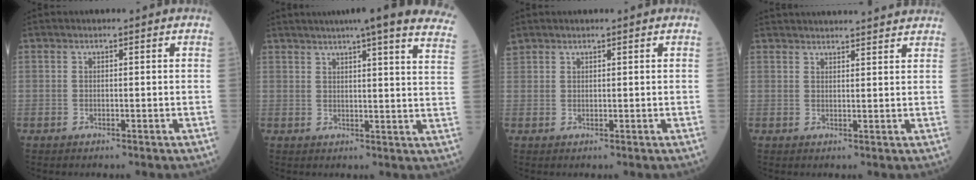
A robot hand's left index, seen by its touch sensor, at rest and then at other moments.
{"total": 23.6, "force": [20.3, 0.4, 12.0], "torque": [-0.168, -0.034, 0.231]}
{"total": 1.8, "force": [1.6, 0.9, 0.2], "torque": [-0.010, 0.015, 0.033]}
{"total": 14.4, "force": [13.8, 1.0, 4.3], "torque": [-0.060, 0.031, 0.178]}